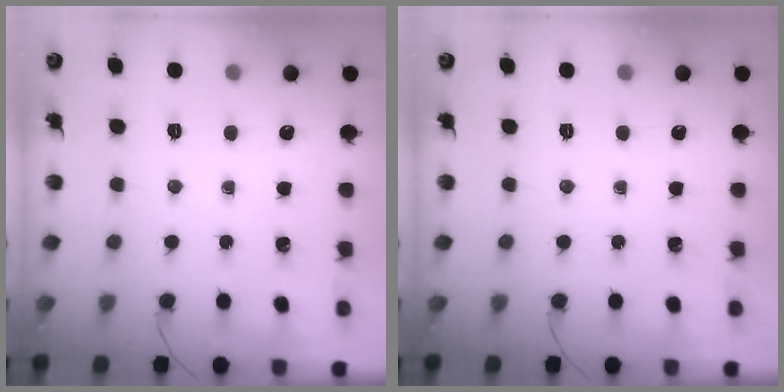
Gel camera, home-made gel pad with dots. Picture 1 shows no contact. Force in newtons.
{"total": 0.0}